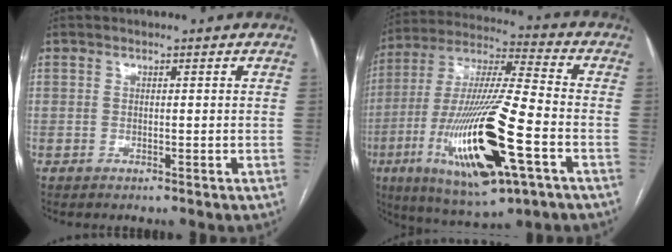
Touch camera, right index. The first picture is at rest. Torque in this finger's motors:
{"motor_torque": [2.14, 0.00, 0.83, 0.21]}